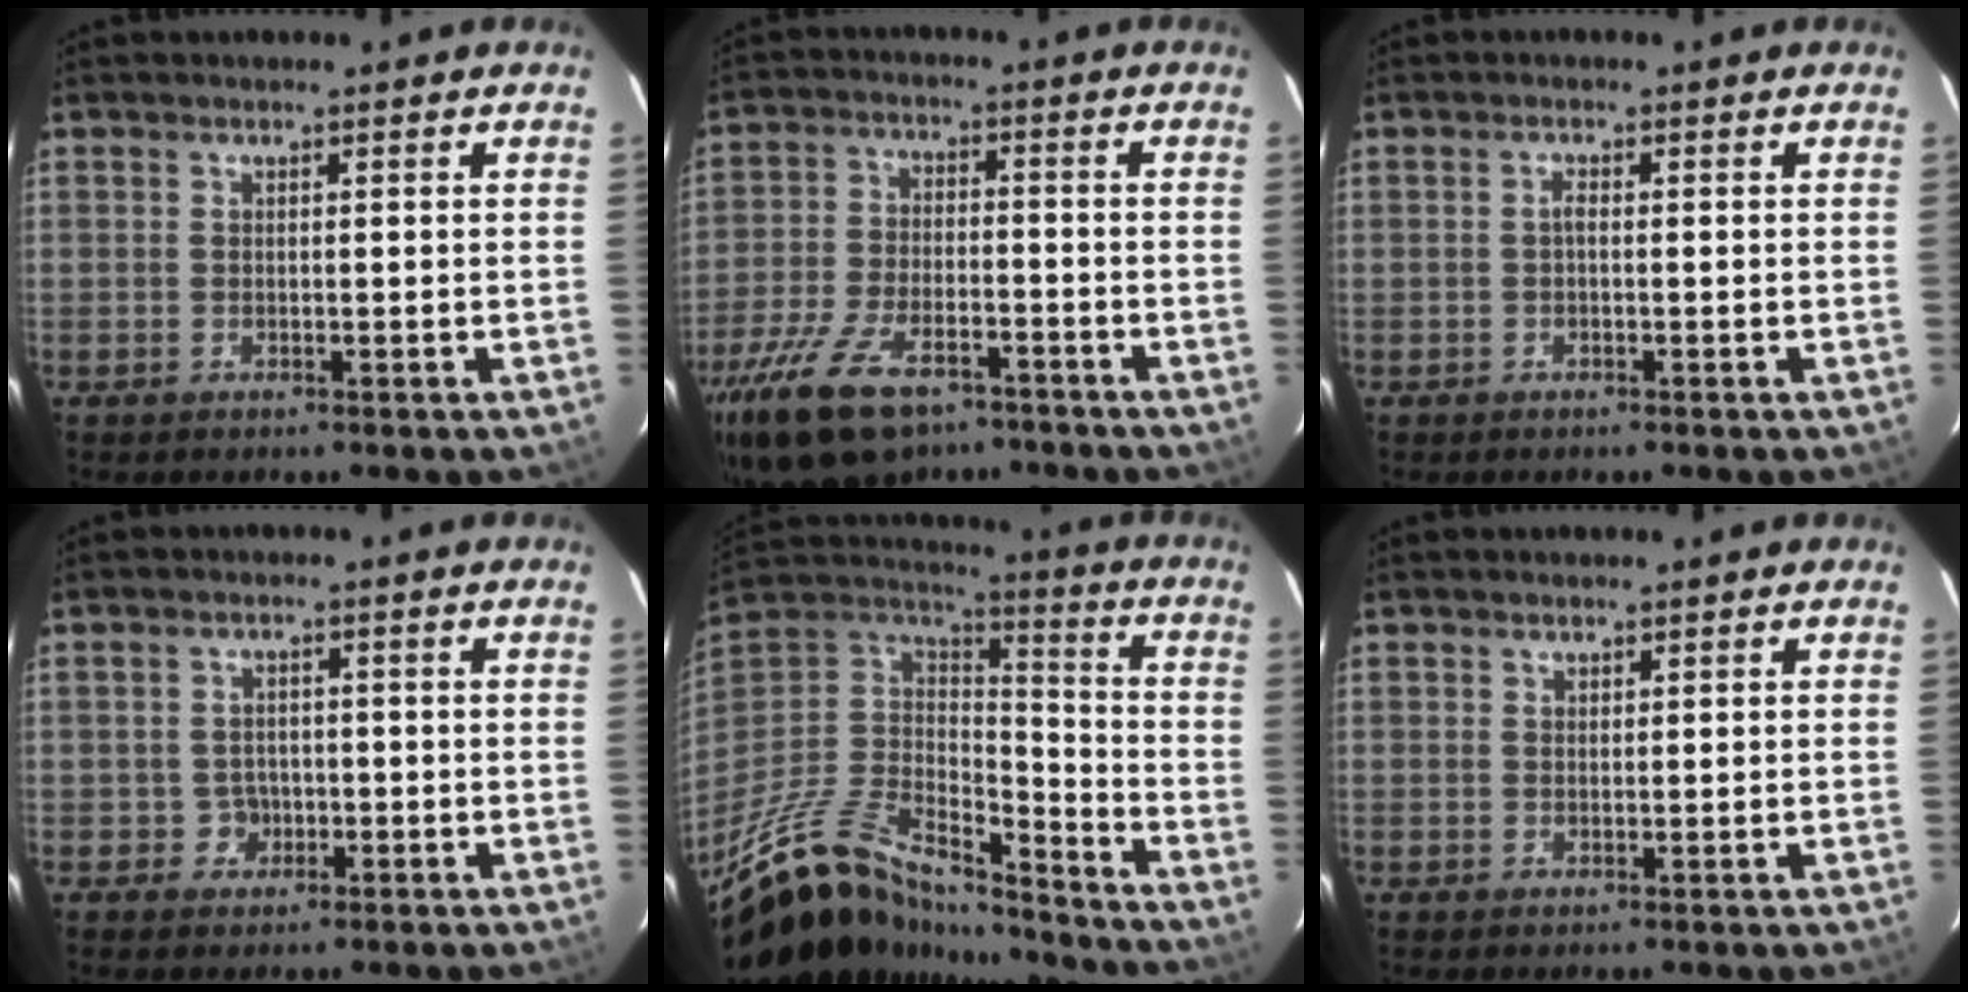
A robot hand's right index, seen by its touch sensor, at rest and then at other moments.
{"total": 17.5, "force": [-11.8, 8.2, 9.9], "torque": [-0.225, -0.030, -0.207]}
{"total": 0.8, "force": [-0.2, 0.3, 0.7], "torque": [-0.015, 0.006, -0.006]}
{"total": 2.9, "force": [-1.0, 2.7, 0.0], "torque": [-0.001, 0.008, -0.012]}
{"total": 27.4, "force": [-21.0, 10.4, 14.0], "torque": [-0.279, -0.003, -0.349]}
{"total": 0.6, "force": [0.5, 0.4, 0.0], "torque": [0.000, 0.002, 0.009]}